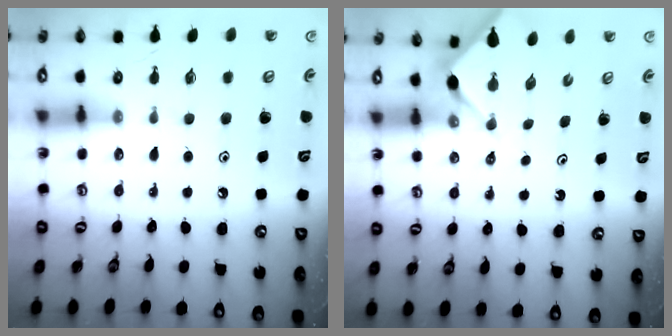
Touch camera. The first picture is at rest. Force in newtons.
{"total": 2.9, "press": 2.9, "slide": 0.4}